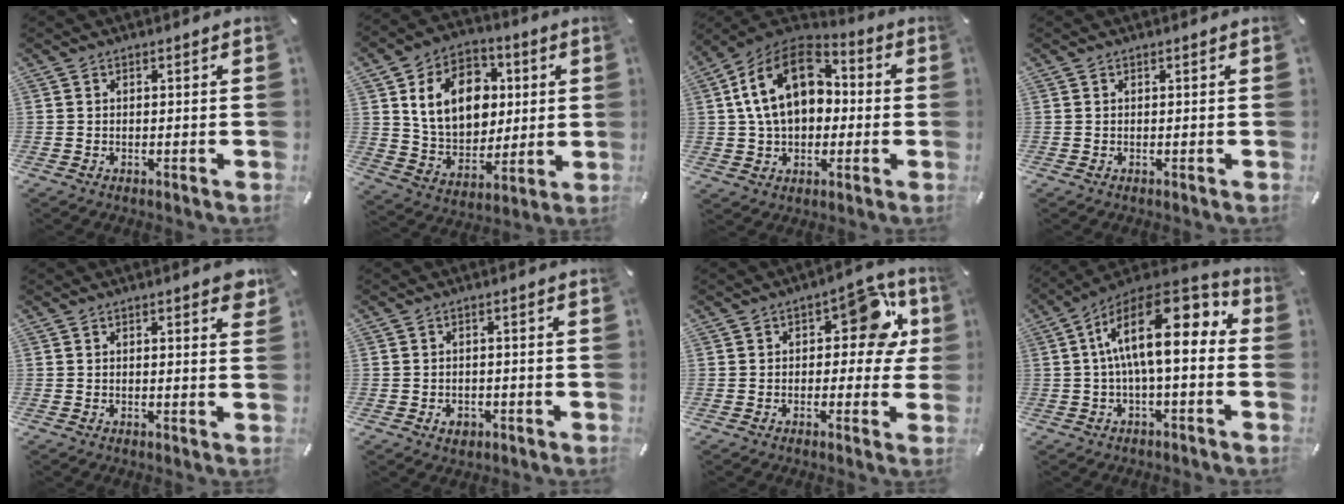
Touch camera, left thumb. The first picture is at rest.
{"total": 16.8, "force": [4.1, 13.3, 9.4], "torque": [-0.169, 0.002, 0.082]}
{"total": 18.1, "force": [3.4, 12.9, 12.1], "torque": [-0.234, 0.000, 0.059]}
{"total": 0.0}
{"total": 2.7, "force": [1.4, 0.8, 2.2], "torque": [-0.024, -0.006, 0.018]}
{"total": 3.2, "force": [-1.4, 2.3, 1.6], "torque": [-0.035, 0.002, -0.027]}
{"total": 13.4, "force": [3.7, 7.4, 10.5], "torque": [-0.119, -0.013, 0.058]}
{"total": 18.5, "force": [2.6, 7.8, 16.6], "torque": [-0.279, -0.014, 0.044]}